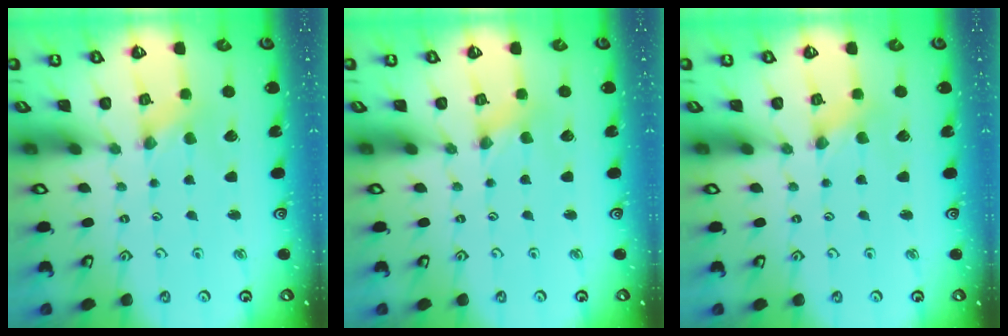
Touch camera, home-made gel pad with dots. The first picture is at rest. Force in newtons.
{"total": 0.0}
{"total": 0.0}